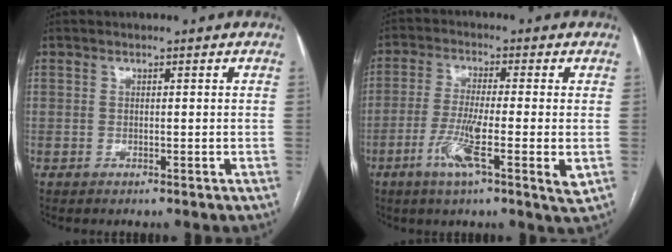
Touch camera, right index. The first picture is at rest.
{"total": 9.7, "force": [-2.9, 0.6, 9.2], "torque": [-0.164, -0.017, -0.057]}